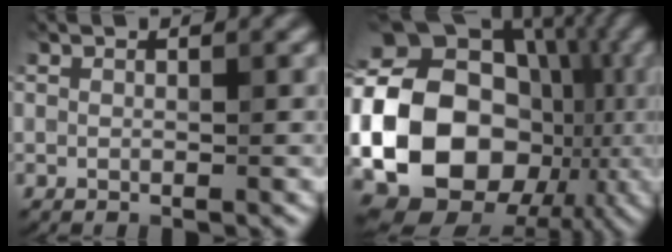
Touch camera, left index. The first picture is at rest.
{"total": 22.8, "force": [-3.1, 19.2, 11.9], "torque": [-0.214, -0.005, -0.090]}